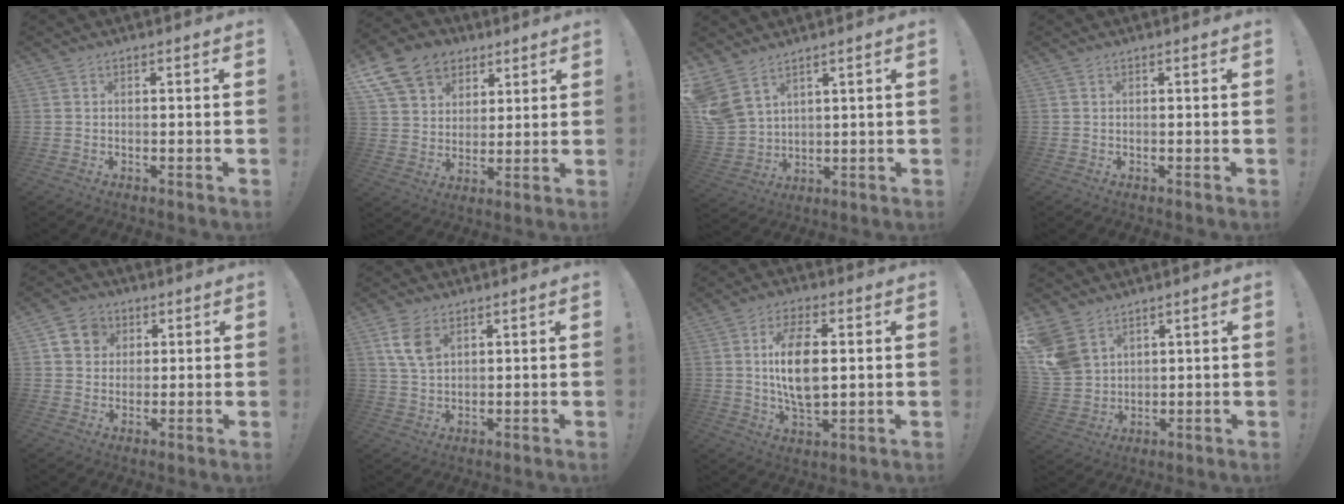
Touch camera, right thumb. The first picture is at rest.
{"total": 15.4, "force": [8.1, 11.5, 6.4], "torque": [-0.095, -0.043, 0.158]}
{"total": 8.9, "force": [6.2, 4.9, 4.0], "torque": [-0.093, -0.035, 0.129]}
{"total": 0.0}
{"total": 8.3, "force": [2.9, 7.2, 2.7], "torque": [-0.043, -0.004, 0.062]}
{"total": 8.0, "force": [3.7, 5.0, 5.0], "torque": [-0.092, -0.009, 0.073]}
{"total": 13.2, "force": [1.9, 6.8, 11.2], "torque": [-0.204, -0.006, 0.026]}
{"total": 9.5, "force": [5.9, 6.6, 3.7], "torque": [-0.080, -0.032, 0.125]}